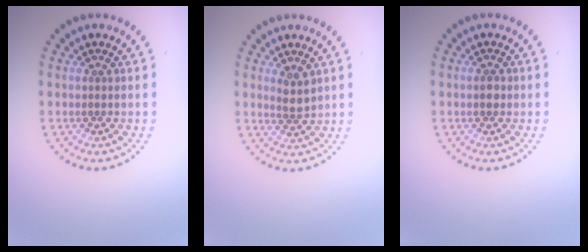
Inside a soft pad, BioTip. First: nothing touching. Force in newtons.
{"total": 1.8, "press": 1.5, "slide": 1.0}
{"total": 1.2, "press": 1.2, "slide": 0.1}